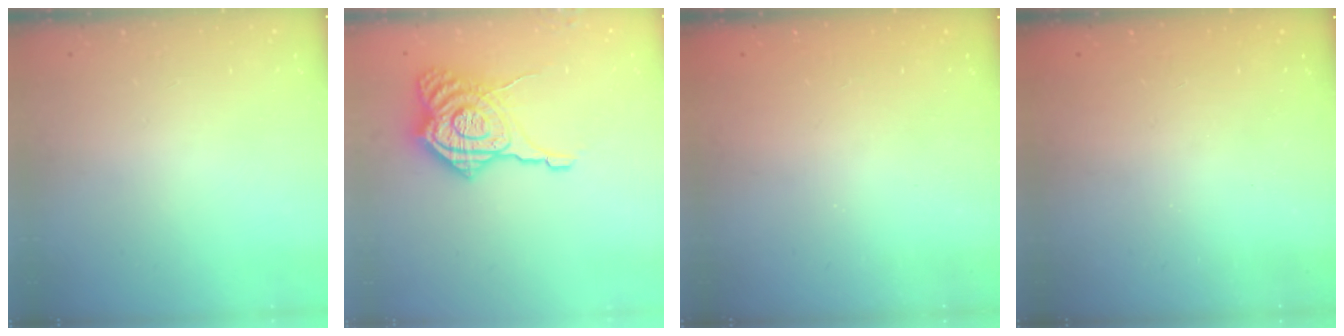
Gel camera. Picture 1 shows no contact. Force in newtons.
{"total": 16.3, "press": 16.2, "slide": 1.8}
{"total": 2.3, "press": 2.2, "slide": 0.8}
{"total": 2.3, "press": 2.1, "slide": 0.8}